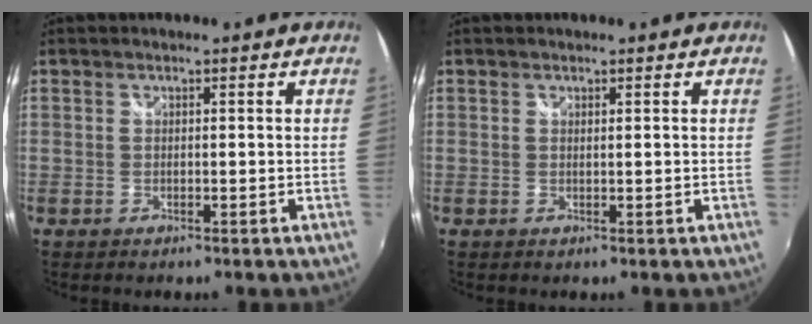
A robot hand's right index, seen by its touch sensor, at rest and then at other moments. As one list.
[{"total": 0.6, "force": [0.2, -0.5, -0.3], "torque": [0.004, -0.002, 0.002]}]